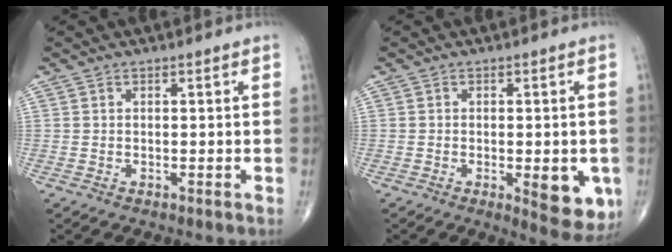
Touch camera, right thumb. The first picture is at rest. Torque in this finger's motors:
{"motor_torque": [0.89, 1.10, 0.48, -0.62, 0.15]}